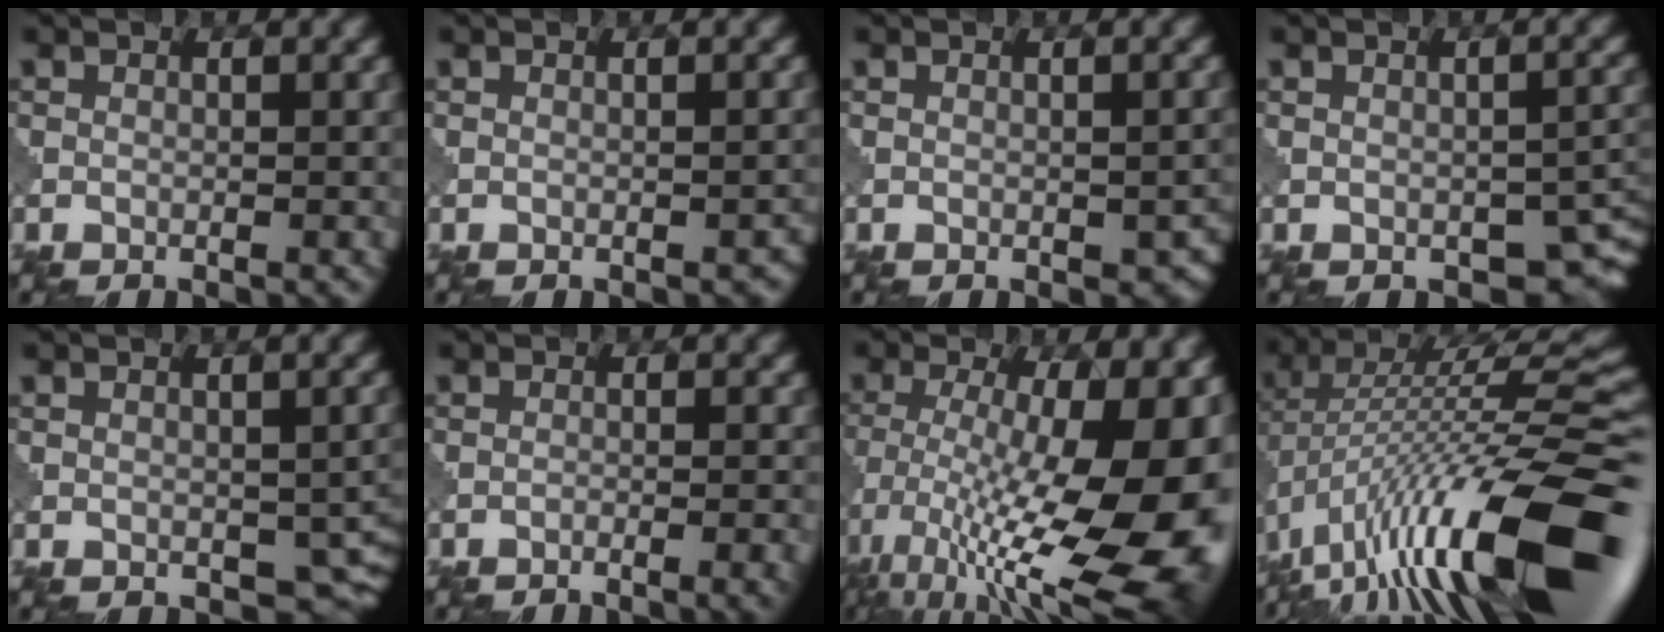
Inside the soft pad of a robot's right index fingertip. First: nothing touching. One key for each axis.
{"total": 0.8, "fx": -0.7, "fy": 0.3, "fz": 0.3, "tx": -0.005, "ty": 0.002, "tz": -0.007}
{"total": 2.2, "fx": -0.7, "fy": 1.3, "fz": 1.6, "tx": -0.019, "ty": -0.002, "tz": 0.000}
{"total": 3.8, "fx": -1.5, "fy": 2.4, "fz": 2.5, "tx": -0.021, "ty": -0.015, "tz": -0.009}
{"total": 4.3, "fx": -0.6, "fy": 2.9, "fz": 3.2, "tx": -0.043, "ty": -0.019, "tz": 0.000}
{"total": 3.1, "fx": -2.2, "fy": 0.7, "fz": 2.1, "tx": -0.028, "ty": 0.011, "tz": -0.040}
{"total": 18.0, "fx": -4.3, "fy": 6.4, "fz": 16.2, "tx": -0.243, "ty": -0.010, "tz": -0.063}
{"total": 15.9, "fx": -5.0, "fy": 4.9, "fz": 14.3, "tx": -0.235, "ty": 0.027, "tz": -0.096}